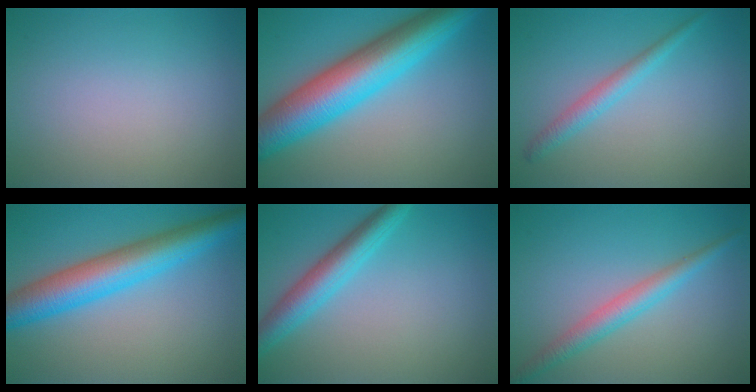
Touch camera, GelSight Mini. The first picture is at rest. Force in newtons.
{"total": 10.3, "press": 10.3, "slide": 0.2}
{"total": 2.2, "press": 2.2, "slide": 0.1}
{"total": 7.4, "press": 7.4, "slide": 0.1}
{"total": 4.0, "press": 4.0, "slide": 0.1}
{"total": 2.9, "press": 2.9, "slide": 0.1}